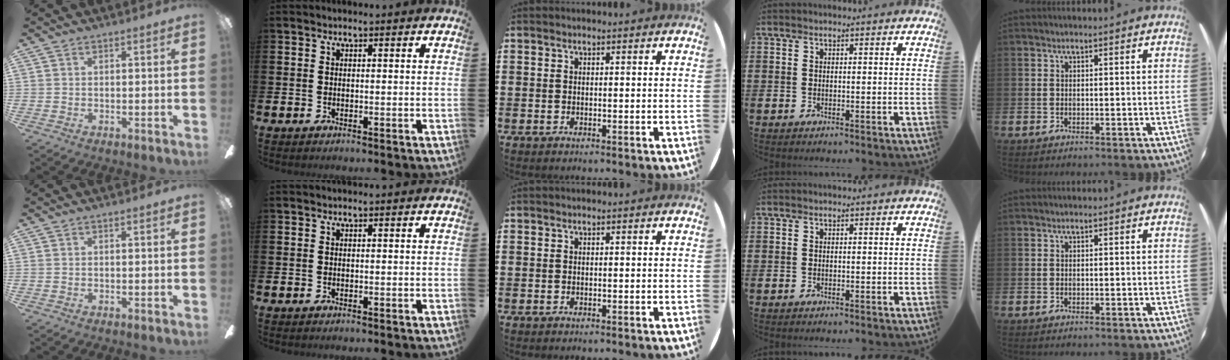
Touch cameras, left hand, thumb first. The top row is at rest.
{}